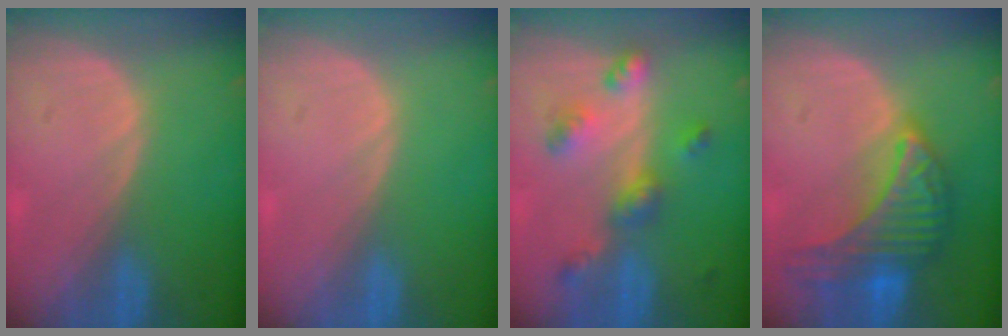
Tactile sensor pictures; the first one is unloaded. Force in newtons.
{"total": 0.0}
{"total": 6.8, "press": 6.0, "slide": 3.2}
{"total": 9.6, "press": 9.5, "slide": 0.6}